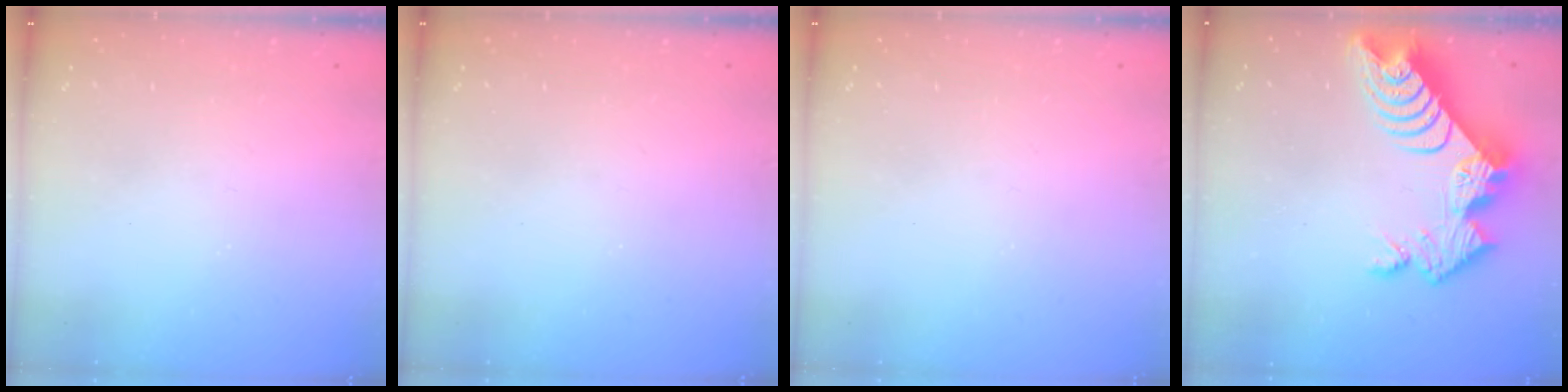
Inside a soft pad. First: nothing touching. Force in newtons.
{"total": 0.0}
{"total": 0.0}
{"total": 16.6, "press": 16.6, "slide": 1.4}